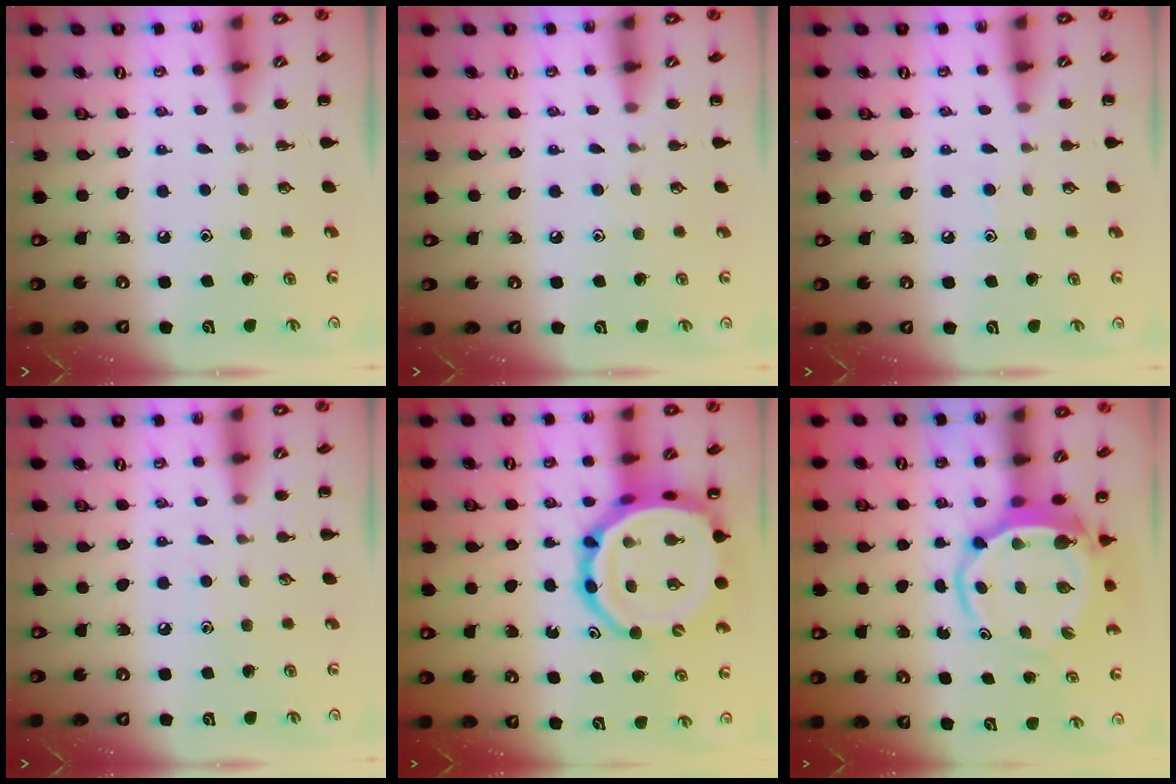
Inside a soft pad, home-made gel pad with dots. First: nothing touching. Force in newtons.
{"total": 4.2, "press": 3.9, "slide": 1.7}
{"total": 5.4, "press": 4.9, "slide": 2.2}
{"total": 4.2, "press": 3.9, "slide": 1.5}
{"total": 16.7, "press": 16.0, "slide": 4.6}
{"total": 6.2, "press": 6.0, "slide": 1.6}